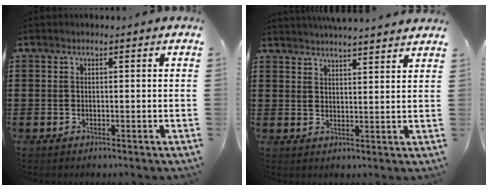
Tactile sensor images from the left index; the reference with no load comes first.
{"total": 3.5, "force": [3.4, -0.5, 0.0], "torque": [-0.011, -0.015, 0.062]}